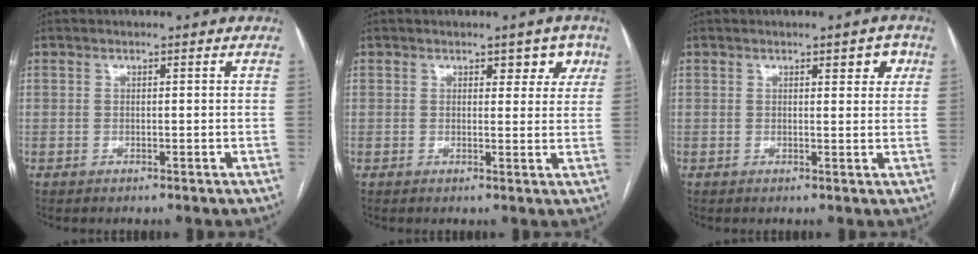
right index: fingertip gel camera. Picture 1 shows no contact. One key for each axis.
{"total": 4.0, "fx": 2.3, "fy": 2.2, "fz": 2.4, "tx": -0.010, "ty": 0.004, "tz": 0.025}
{"total": 3.3, "fx": 1.7, "fy": 1.1, "fz": 2.5, "tx": -0.027, "ty": 0.003, "tz": 0.021}